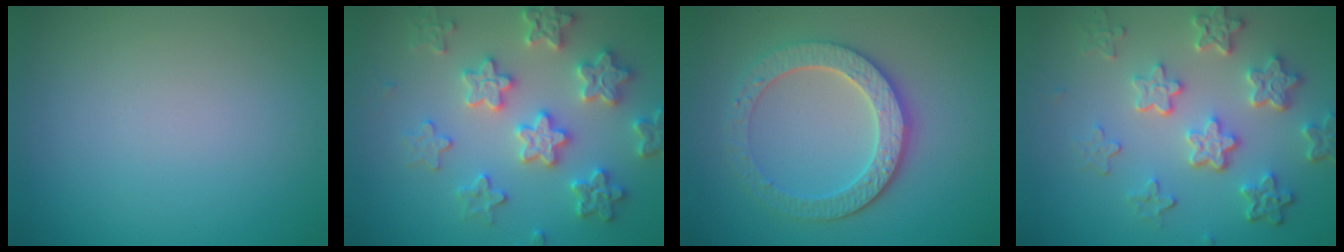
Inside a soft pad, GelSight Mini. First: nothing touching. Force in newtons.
{"total": 5.9, "press": 5.8, "slide": 1.2}
{"total": 4.5, "press": 4.0, "slide": 2.1}
{"total": 5.8, "press": 4.4, "slide": 3.8}